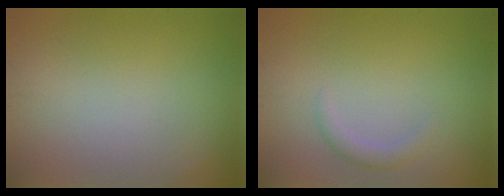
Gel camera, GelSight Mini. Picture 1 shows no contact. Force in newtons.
{"total": 1.3, "press": 1.3, "slide": 0.1}